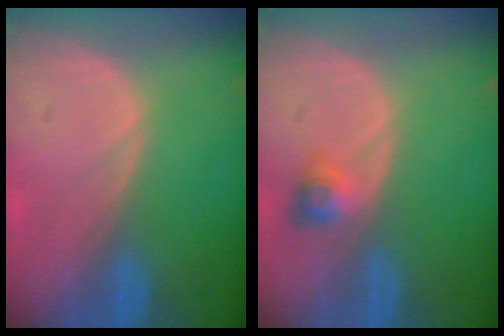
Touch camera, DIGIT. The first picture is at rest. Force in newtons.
{"total": 2.9, "press": 2.7, "slide": 1.2}